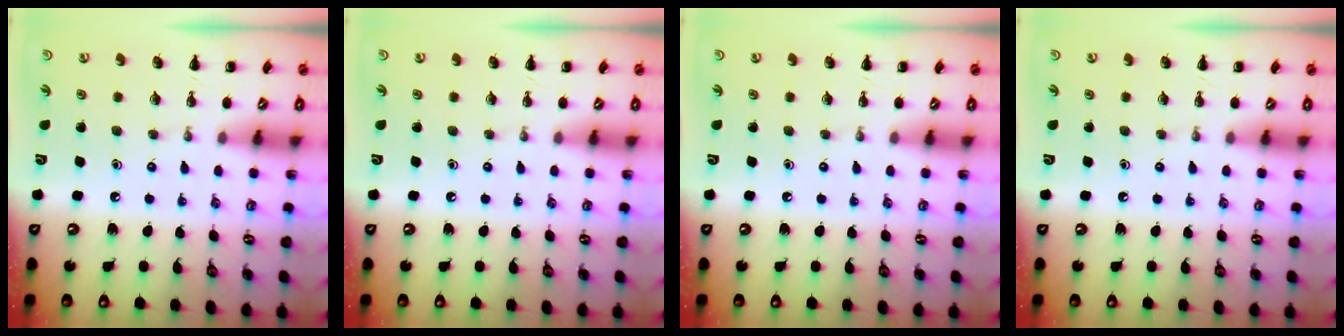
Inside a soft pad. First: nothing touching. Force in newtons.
{"total": 0.0}
{"total": 0.0}
{"total": 0.0}